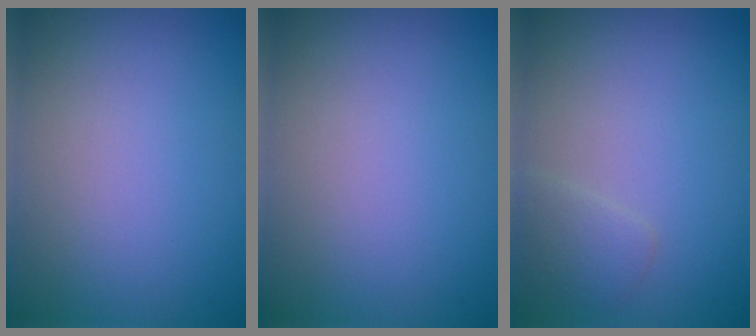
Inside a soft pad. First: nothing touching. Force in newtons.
{"total": 0.0}
{"total": 1.4, "press": 1.4, "slide": 0.1}